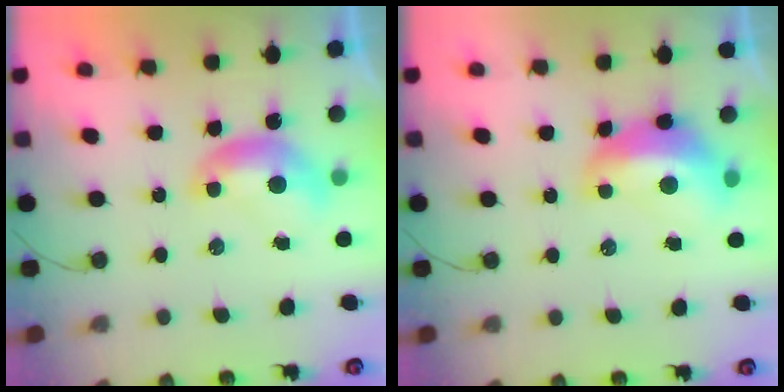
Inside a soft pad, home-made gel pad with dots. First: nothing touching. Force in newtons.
{"total": 5.0, "press": 4.9, "slide": 0.9}